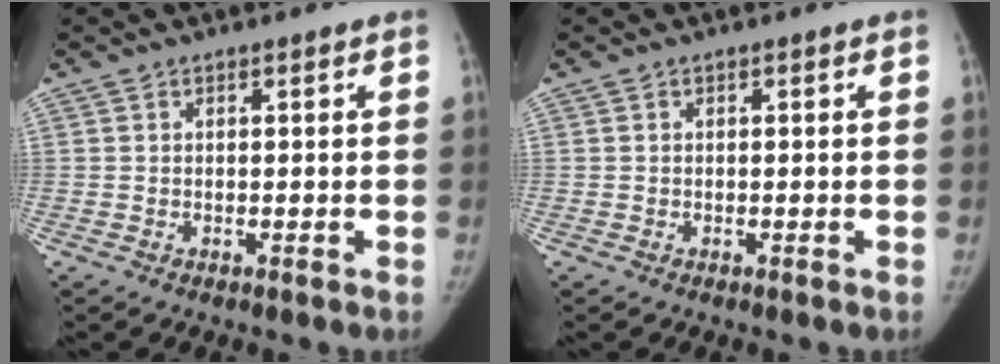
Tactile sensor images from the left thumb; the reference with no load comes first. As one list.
[{"total": 0.0}]